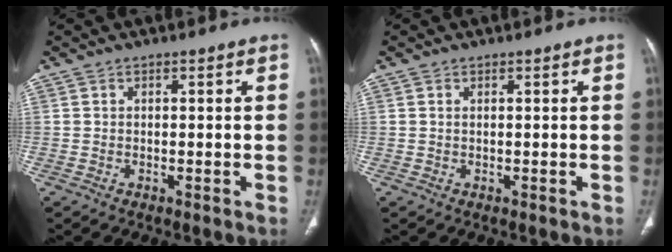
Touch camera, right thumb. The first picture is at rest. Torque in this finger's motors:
{"motor_torque": [-0.28, 0.10, -0.32, 0.25, 0.08]}